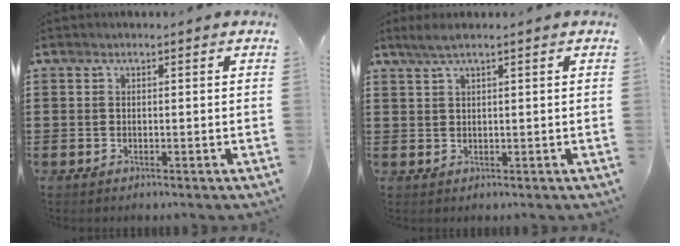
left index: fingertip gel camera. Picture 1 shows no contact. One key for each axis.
{"total": 2.2, "fx": 1.3, "fy": 0.1, "fz": 1.7, "tx": -0.034, "ty": 0.000, "tz": 0.024}